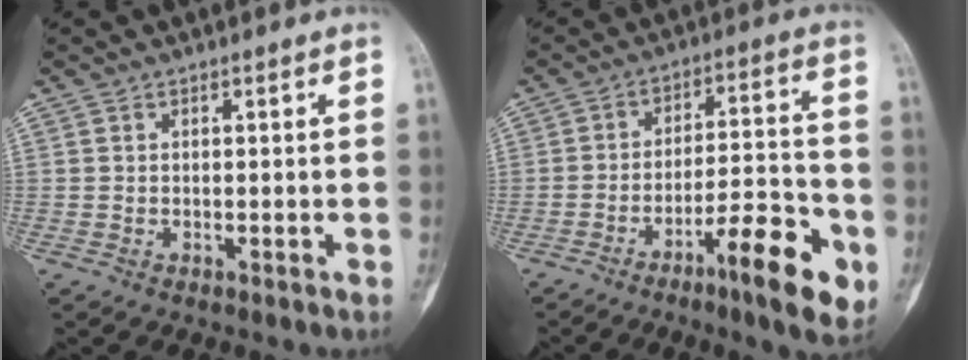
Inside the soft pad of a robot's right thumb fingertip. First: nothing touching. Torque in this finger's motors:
{"motor_torque": [0.37, 0.45, -0.08, -0.18, 0.07]}